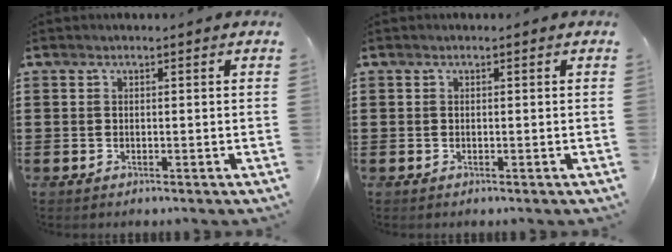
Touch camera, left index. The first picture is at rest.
{"total": 0.0}